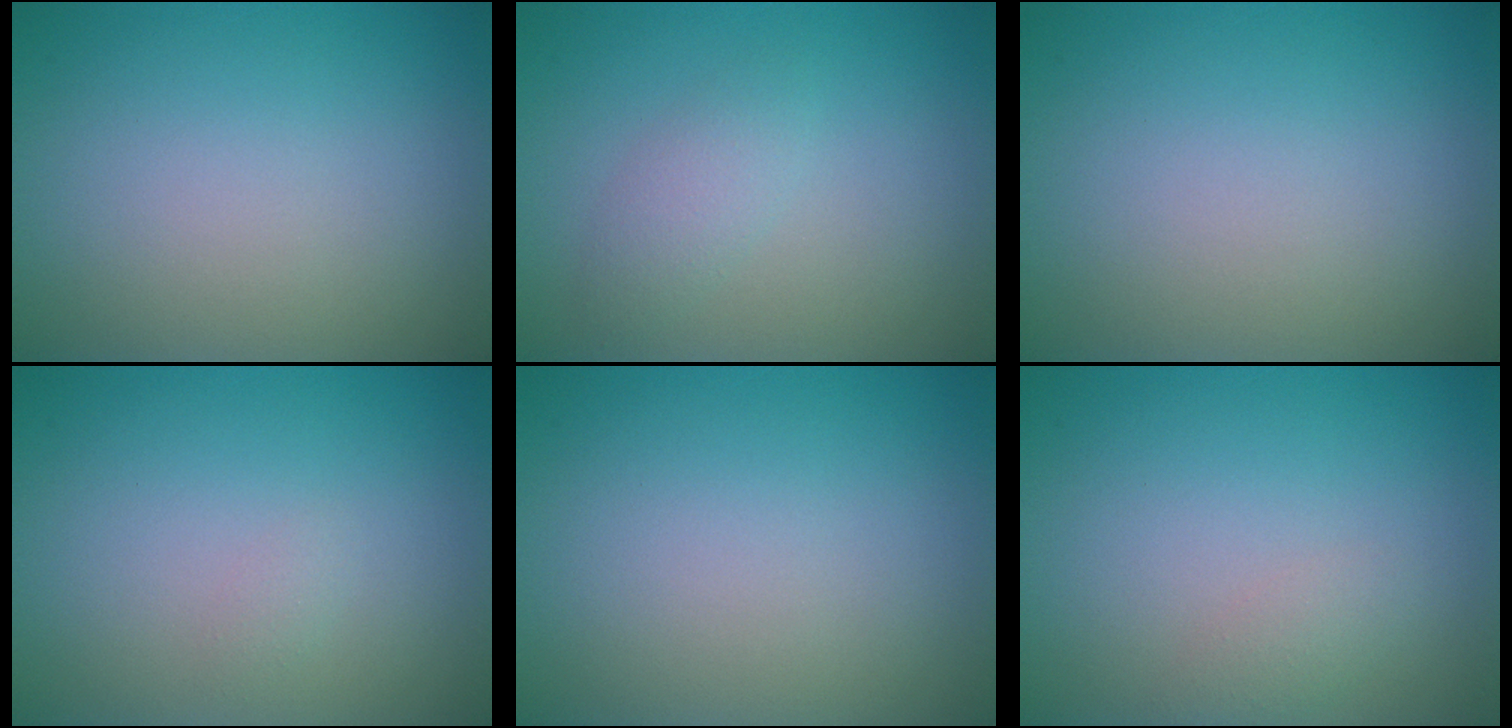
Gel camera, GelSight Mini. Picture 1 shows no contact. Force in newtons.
{"total": 1.7, "press": 1.7, "slide": 0.0}
{"total": 0.0}
{"total": 0.5, "press": 0.5, "slide": 0.0}
{"total": 0.0}
{"total": 1.0, "press": 1.0, "slide": 0.0}